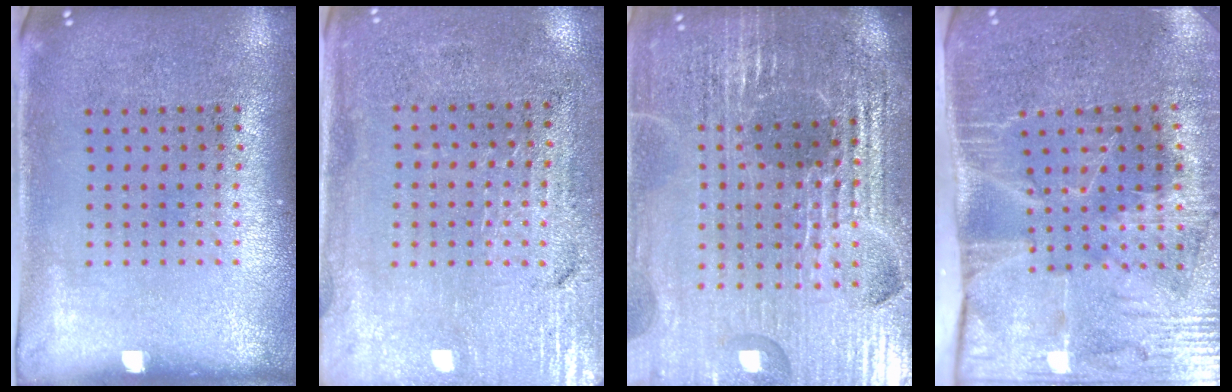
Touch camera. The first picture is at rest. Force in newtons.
{"total": 3.3, "press": 2.9, "slide": 1.5}
{"total": 6.3, "press": 5.6, "slide": 2.8}
{"total": 4.3, "press": 3.6, "slide": 2.4}